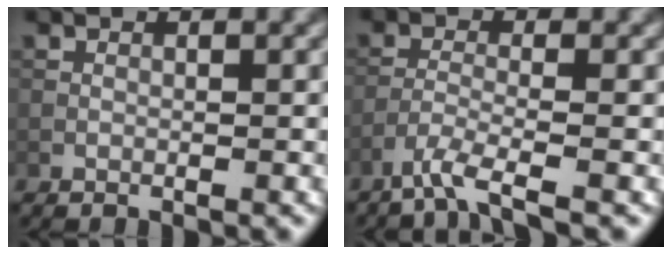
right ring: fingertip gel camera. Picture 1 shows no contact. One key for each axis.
{"total": 3.1, "fx": -2.3, "fy": 0.3, "fz": 2.1, "tx": -0.039, "ty": -0.003, "tz": -0.059}